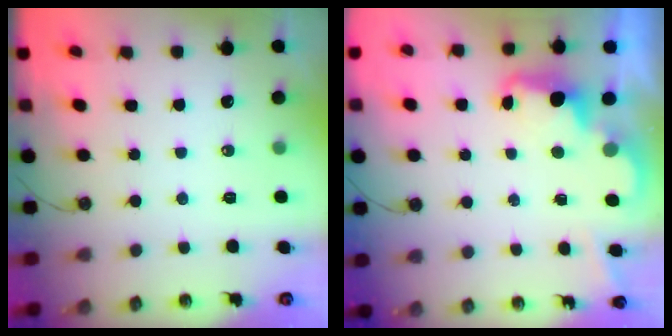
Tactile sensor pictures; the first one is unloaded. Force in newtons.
{"total": 2.4, "press": 2.3, "slide": 0.5}